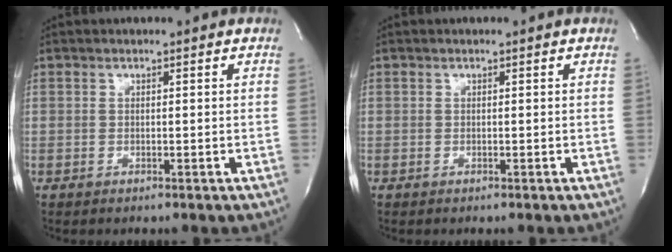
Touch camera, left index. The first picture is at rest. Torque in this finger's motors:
{"motor_torque": [0.00, 0.00, -0.03, -0.01]}